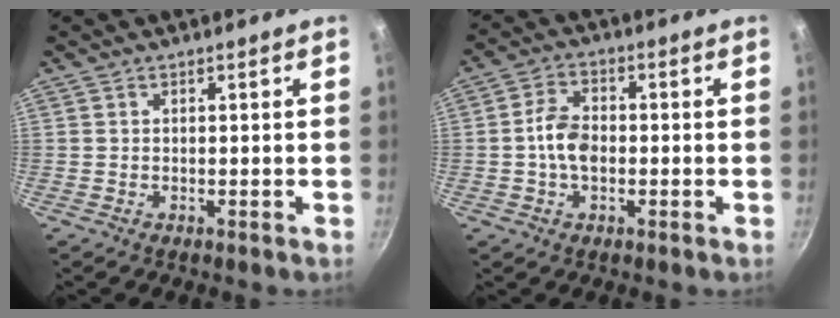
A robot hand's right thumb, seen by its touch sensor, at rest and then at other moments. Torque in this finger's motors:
{"motor_torque": [0.67, 0.61, 0.87, 0.19, 0.32]}